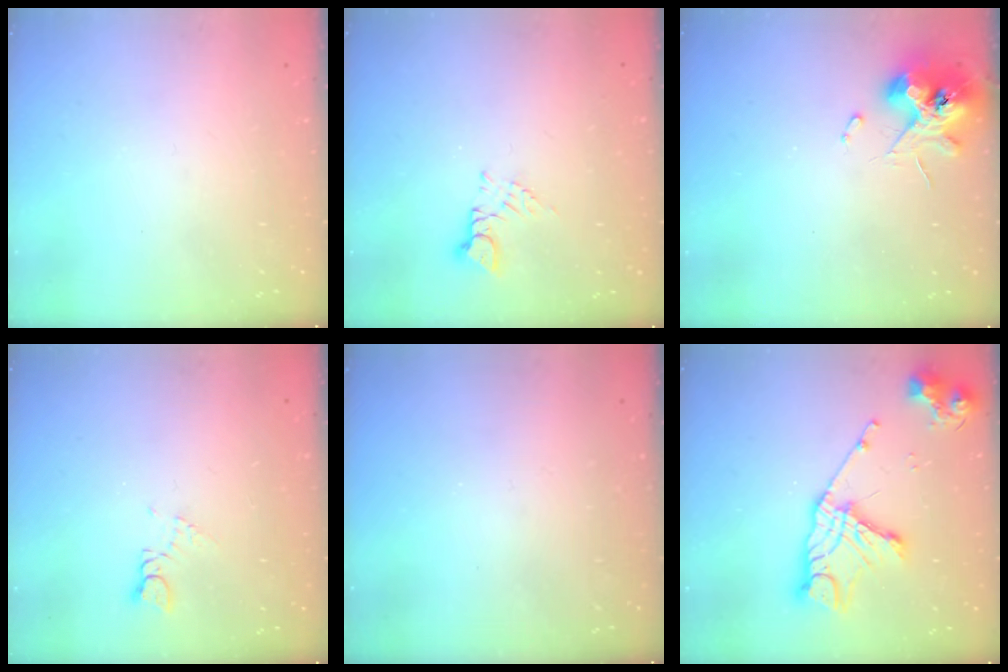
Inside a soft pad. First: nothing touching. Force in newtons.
{"total": 2.8, "press": 2.8, "slide": 0.5}
{"total": 11.2, "press": 11.1, "slide": 1.4}
{"total": 1.7, "press": 1.6, "slide": 0.3}
{"total": 0.0}
{"total": 16.9, "press": 16.8, "slide": 1.4}